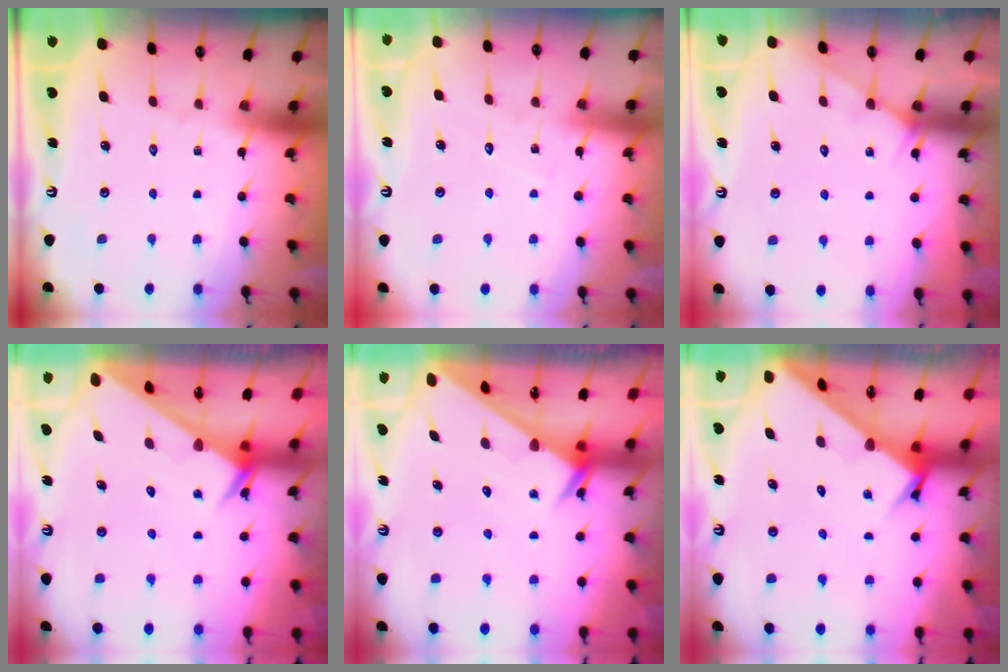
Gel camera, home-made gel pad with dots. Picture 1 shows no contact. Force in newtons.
{"total": 4.3, "press": 4.3, "slide": 0.3}
{"total": 4.8, "press": 4.8, "slide": 0.5}
{"total": 2.3, "press": 2.3, "slide": 0.0}
{"total": 2.5, "press": 2.5, "slide": 0.1}
{"total": 2.8, "press": 2.8, "slide": 0.3}